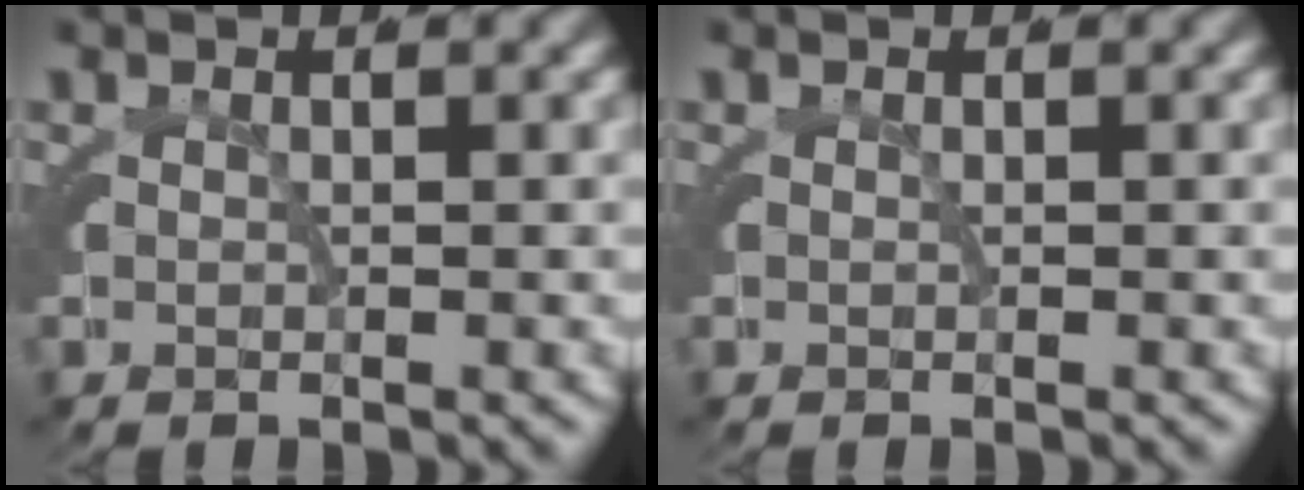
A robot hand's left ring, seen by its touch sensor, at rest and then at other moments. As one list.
[{"total": 0.0}]